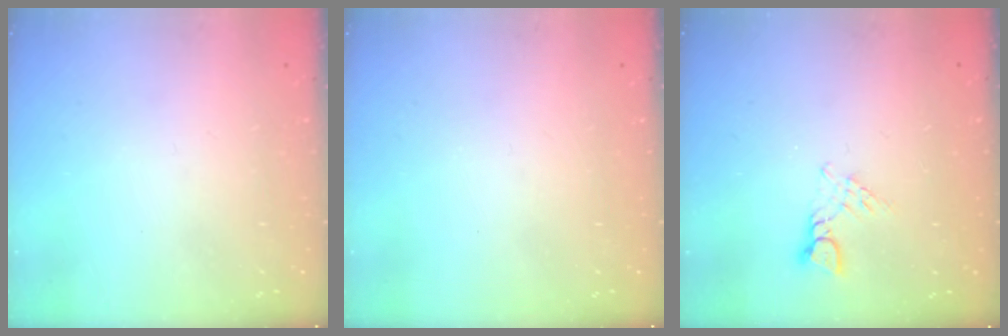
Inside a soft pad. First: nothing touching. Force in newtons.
{"total": 0.0}
{"total": 3.0, "press": 3.0, "slide": 0.4}